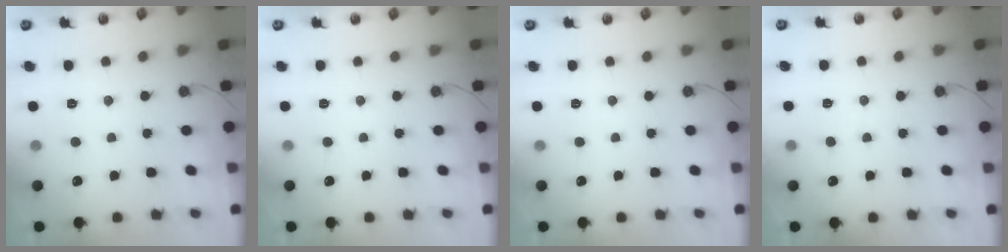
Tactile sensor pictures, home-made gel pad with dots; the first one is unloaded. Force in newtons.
{"total": 0.0}
{"total": 0.0}
{"total": 2.5, "press": 2.5, "slide": 0.2}